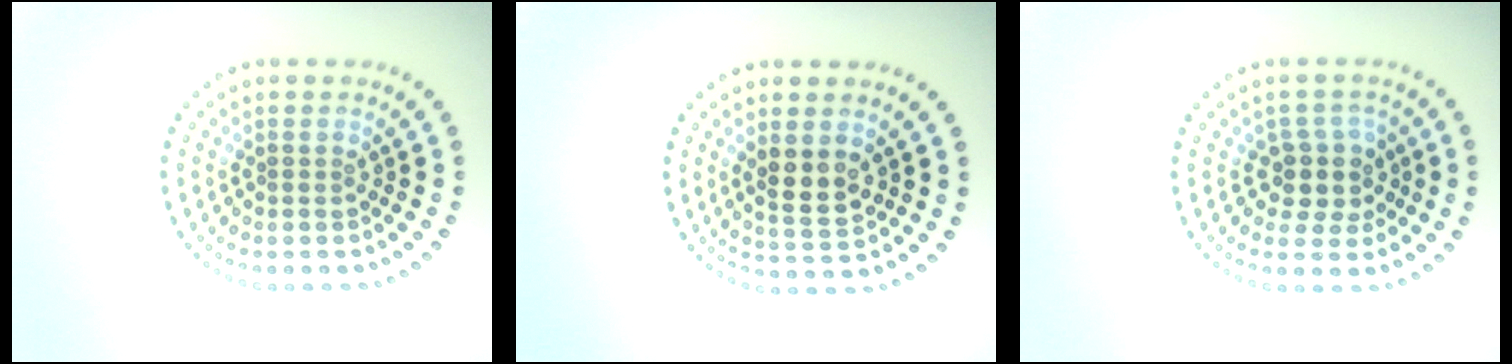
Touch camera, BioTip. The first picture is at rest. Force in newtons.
{"total": 2.7, "press": 2.6, "slide": 0.8}
{"total": 3.0, "press": 2.6, "slide": 1.5}